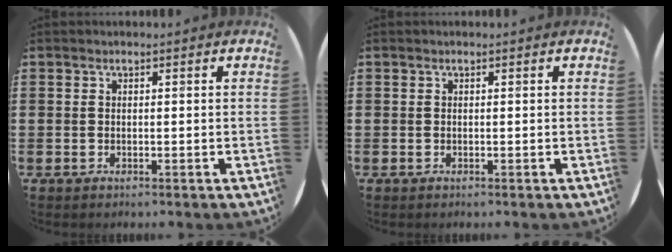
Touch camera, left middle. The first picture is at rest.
{"total": 0.0}